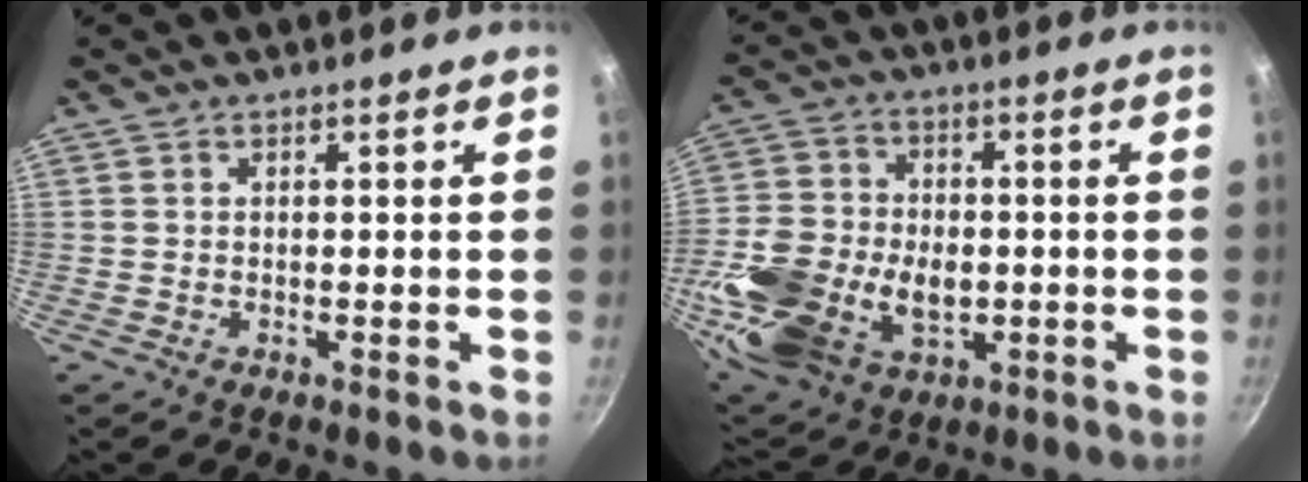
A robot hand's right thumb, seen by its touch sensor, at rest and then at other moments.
{"total": 22.4, "force": [-4.2, 15.5, 15.5], "torque": [-0.317, 0.011, -0.064]}